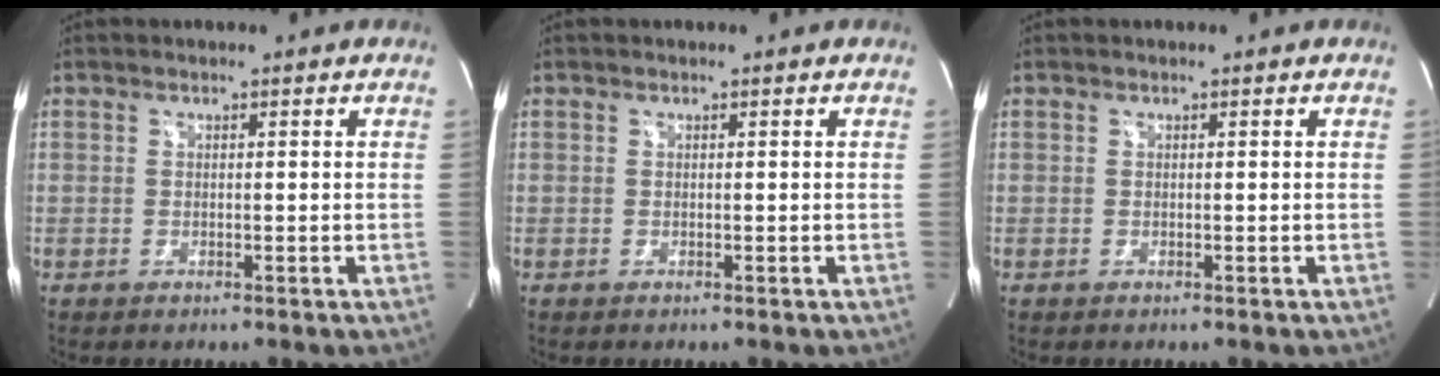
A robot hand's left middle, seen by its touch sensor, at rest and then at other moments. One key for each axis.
{"total": 0.0}
{"total": 0.0}